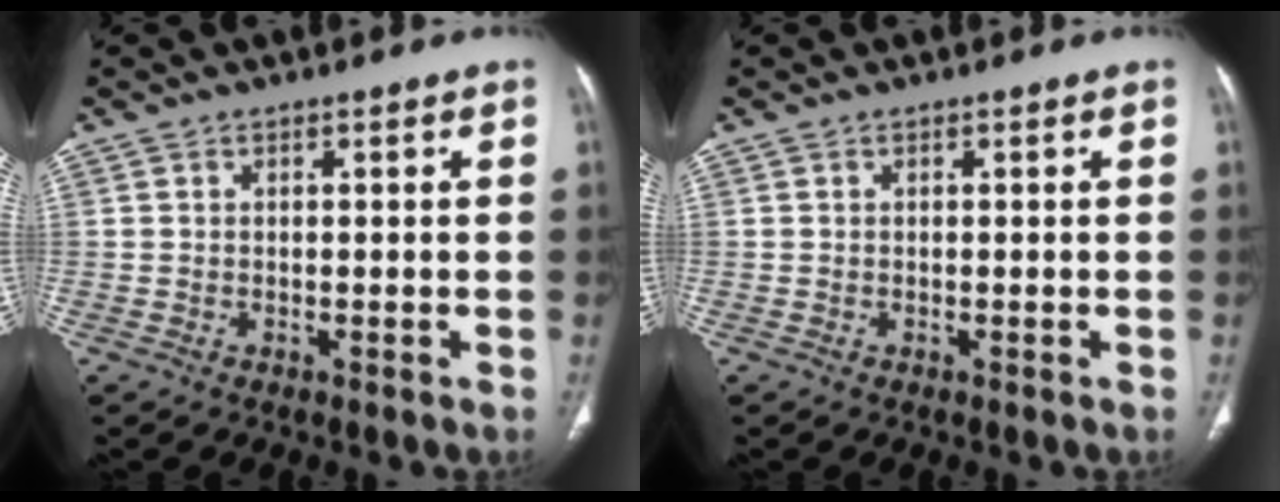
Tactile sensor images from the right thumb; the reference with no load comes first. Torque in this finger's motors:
{"motor_torque": [0.02, 0.02, -0.06, 0.02, 0.00]}